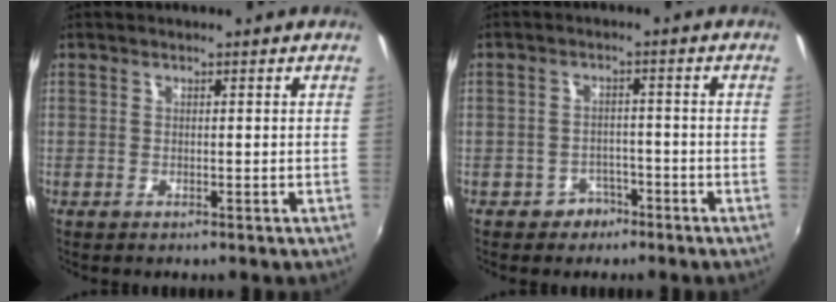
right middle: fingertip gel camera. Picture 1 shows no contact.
{"total": 3.6, "force": [-2.3, 2.7, 0.2], "torque": [-0.008, 0.013, -0.031]}